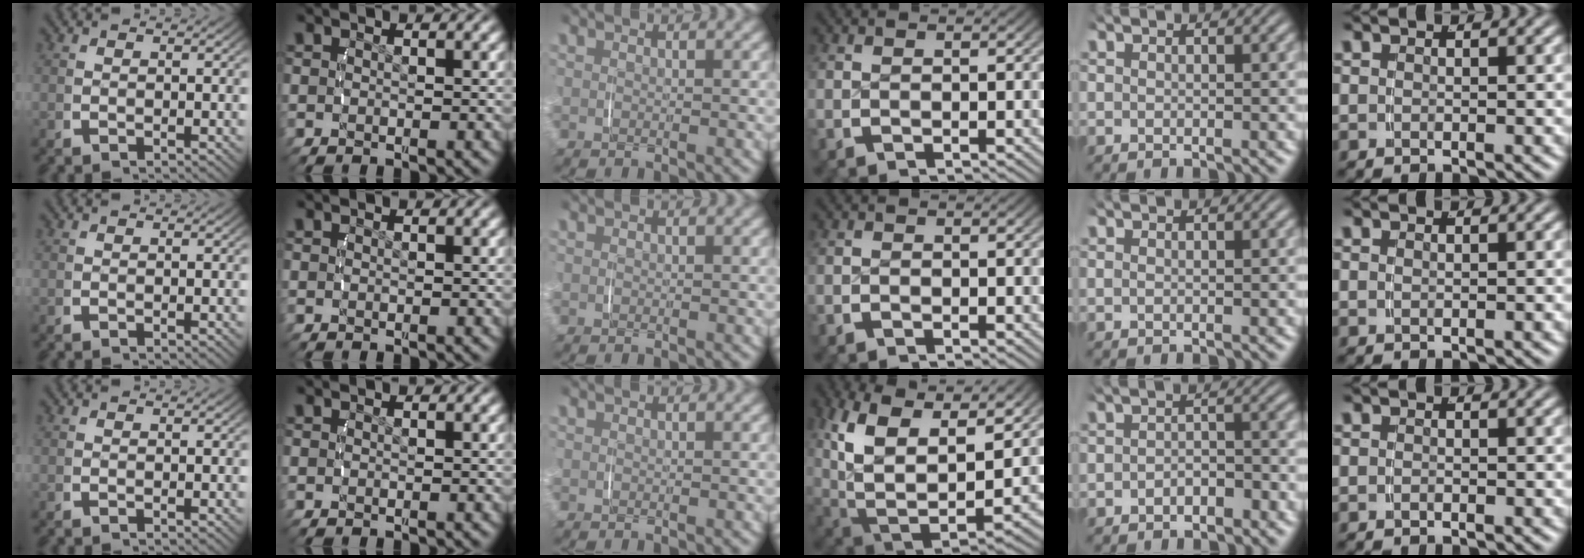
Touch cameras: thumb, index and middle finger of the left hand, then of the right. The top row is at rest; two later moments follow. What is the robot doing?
{"motion": "lift_and_place", "object": "napkin"}